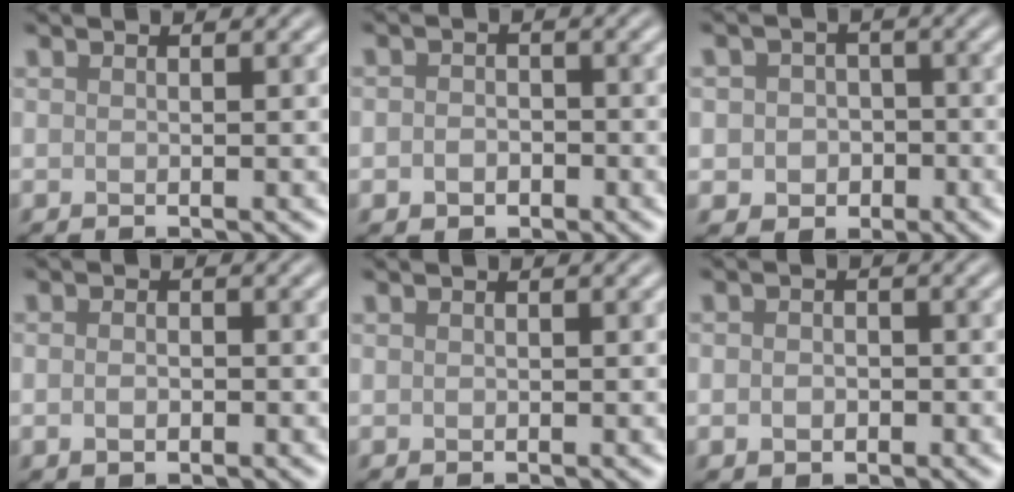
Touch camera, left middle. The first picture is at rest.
{"total": 1.8, "force": [-0.7, 1.5, 0.9], "torque": [-0.011, -0.003, -0.016]}
{"total": 3.5, "force": [-0.6, 3.2, 1.3], "torque": [0.000, -0.002, -0.021]}
{"total": 1.6, "force": [-0.4, 1.0, 1.2], "torque": [-0.021, 0.000, -0.008]}
{"total": 0.0}
{"total": 1.7, "force": [-0.4, 1.3, 1.0], "torque": [-0.014, -0.003, -0.008]}